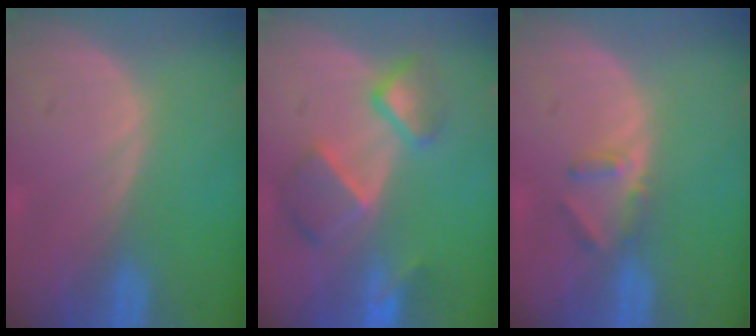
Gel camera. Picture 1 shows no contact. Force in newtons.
{"total": 7.5, "press": 6.7, "slide": 3.4}
{"total": 2.9, "press": 2.6, "slide": 1.1}